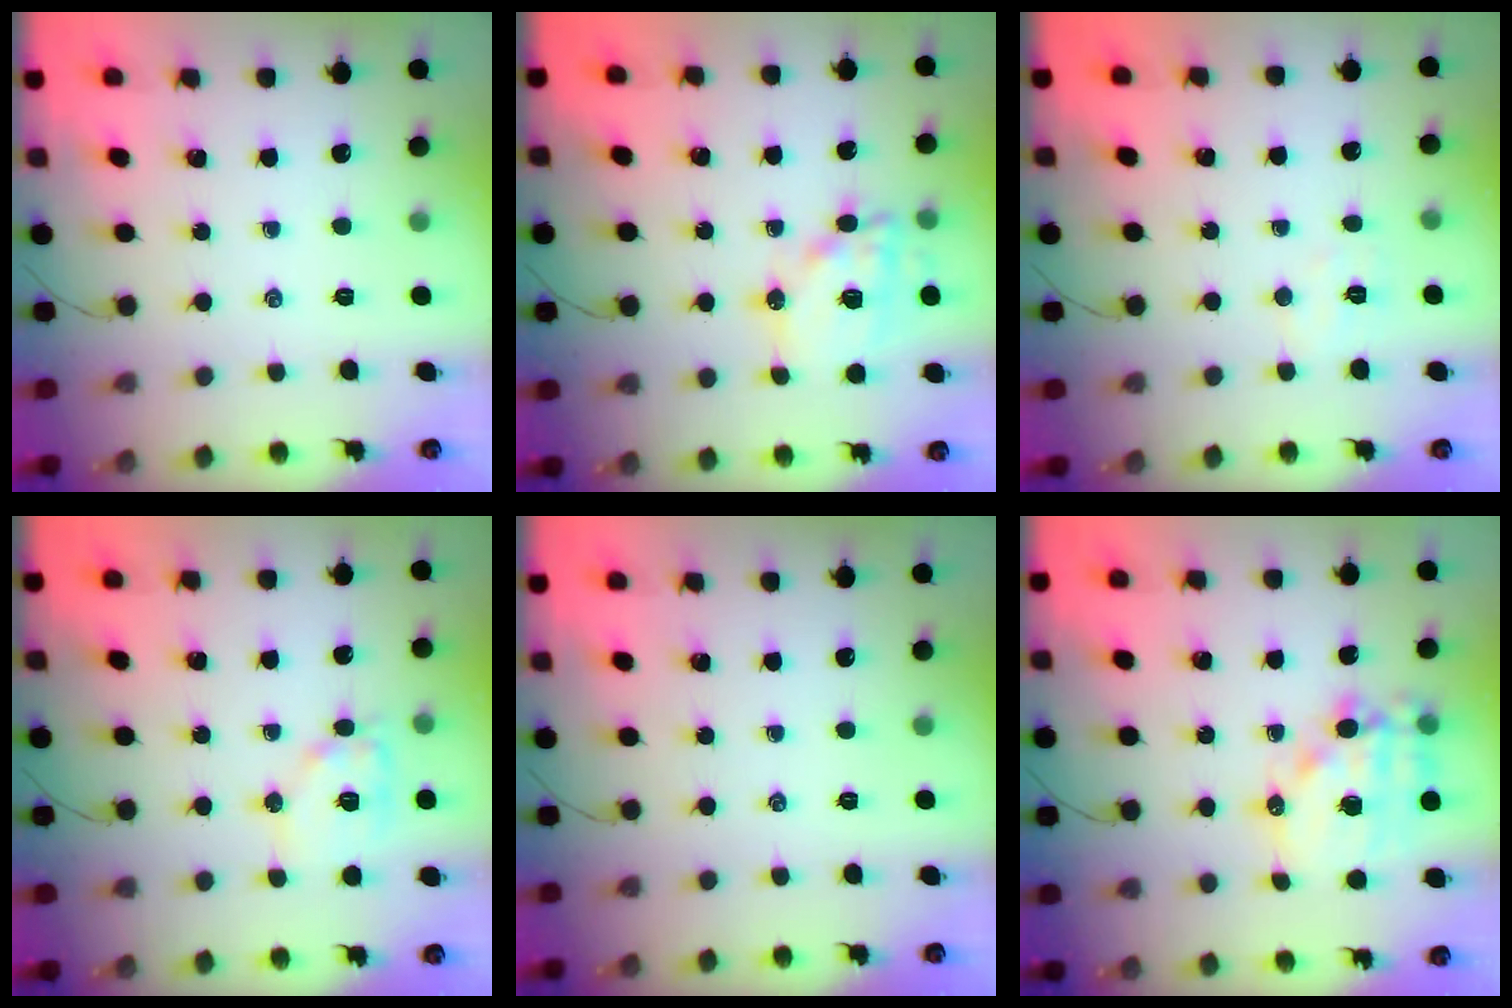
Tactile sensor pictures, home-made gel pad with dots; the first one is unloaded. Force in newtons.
{"total": 13.5, "press": 13.4, "slide": 2.2}
{"total": 4.3, "press": 4.2, "slide": 0.9}
{"total": 11.1, "press": 11.1, "slide": 1.2}
{"total": 0.0}
{"total": 15.1, "press": 14.8, "slide": 3.1}